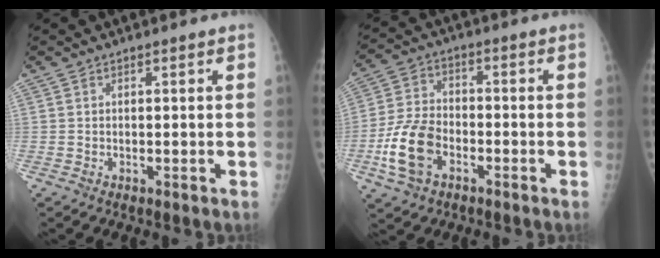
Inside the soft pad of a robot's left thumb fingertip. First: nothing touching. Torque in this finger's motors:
{"motor_torque": [-0.65, 0.93, 0.27, -0.14, 0.32]}